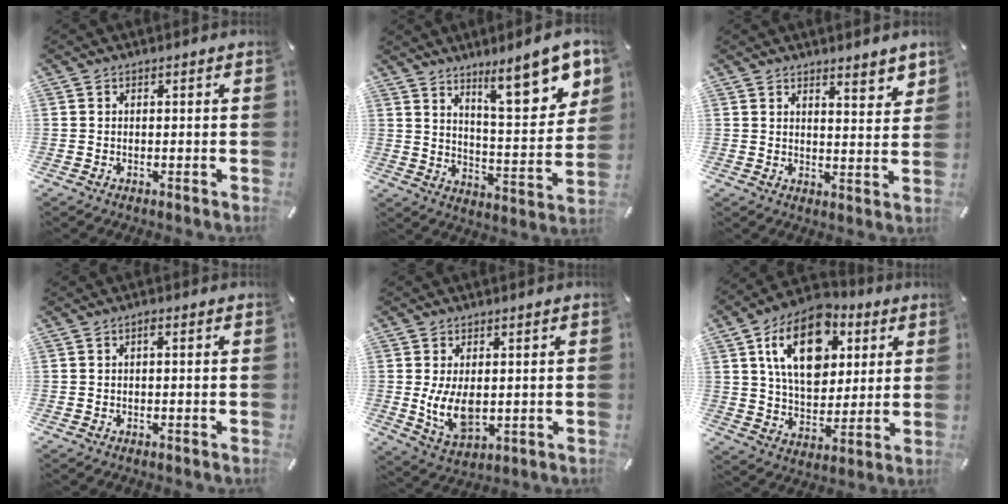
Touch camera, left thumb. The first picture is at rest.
{"total": 15.3, "force": [10.6, 4.3, 10.1], "torque": [-0.134, -0.077, 0.171]}
{"total": 4.4, "force": [4.1, 1.1, 1.1], "torque": [-0.002, -0.040, 0.068]}
{"total": 0.9, "force": [0.0, 0.2, 0.8], "torque": [-0.017, 0.001, 0.000]}
{"total": 8.6, "force": [0.3, 5.1, 7.0], "torque": [-0.154, -0.010, 0.006]}
{"total": 18.2, "force": [7.3, 12.1, 11.4], "torque": [-0.192, -0.013, 0.131]}